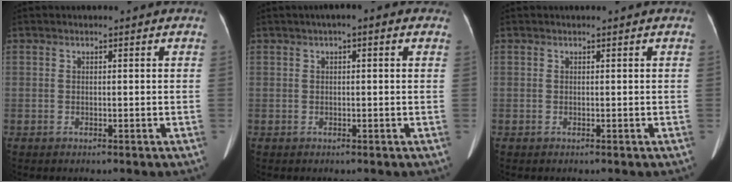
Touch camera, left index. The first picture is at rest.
{"total": 2.9, "force": [1.4, 0.8, 2.4], "torque": [-0.036, 0.018, 0.012]}
{"total": 0.0}